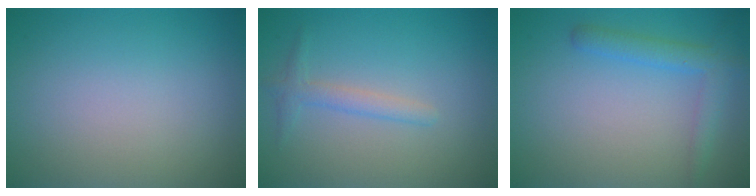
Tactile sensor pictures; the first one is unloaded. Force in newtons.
{"total": 1.6, "press": 1.6, "slide": 0.1}
{"total": 2.6, "press": 2.6, "slide": 0.1}